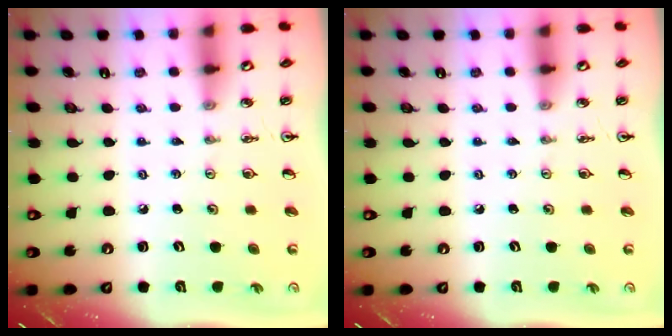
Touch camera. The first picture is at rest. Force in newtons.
{"total": 0.0}